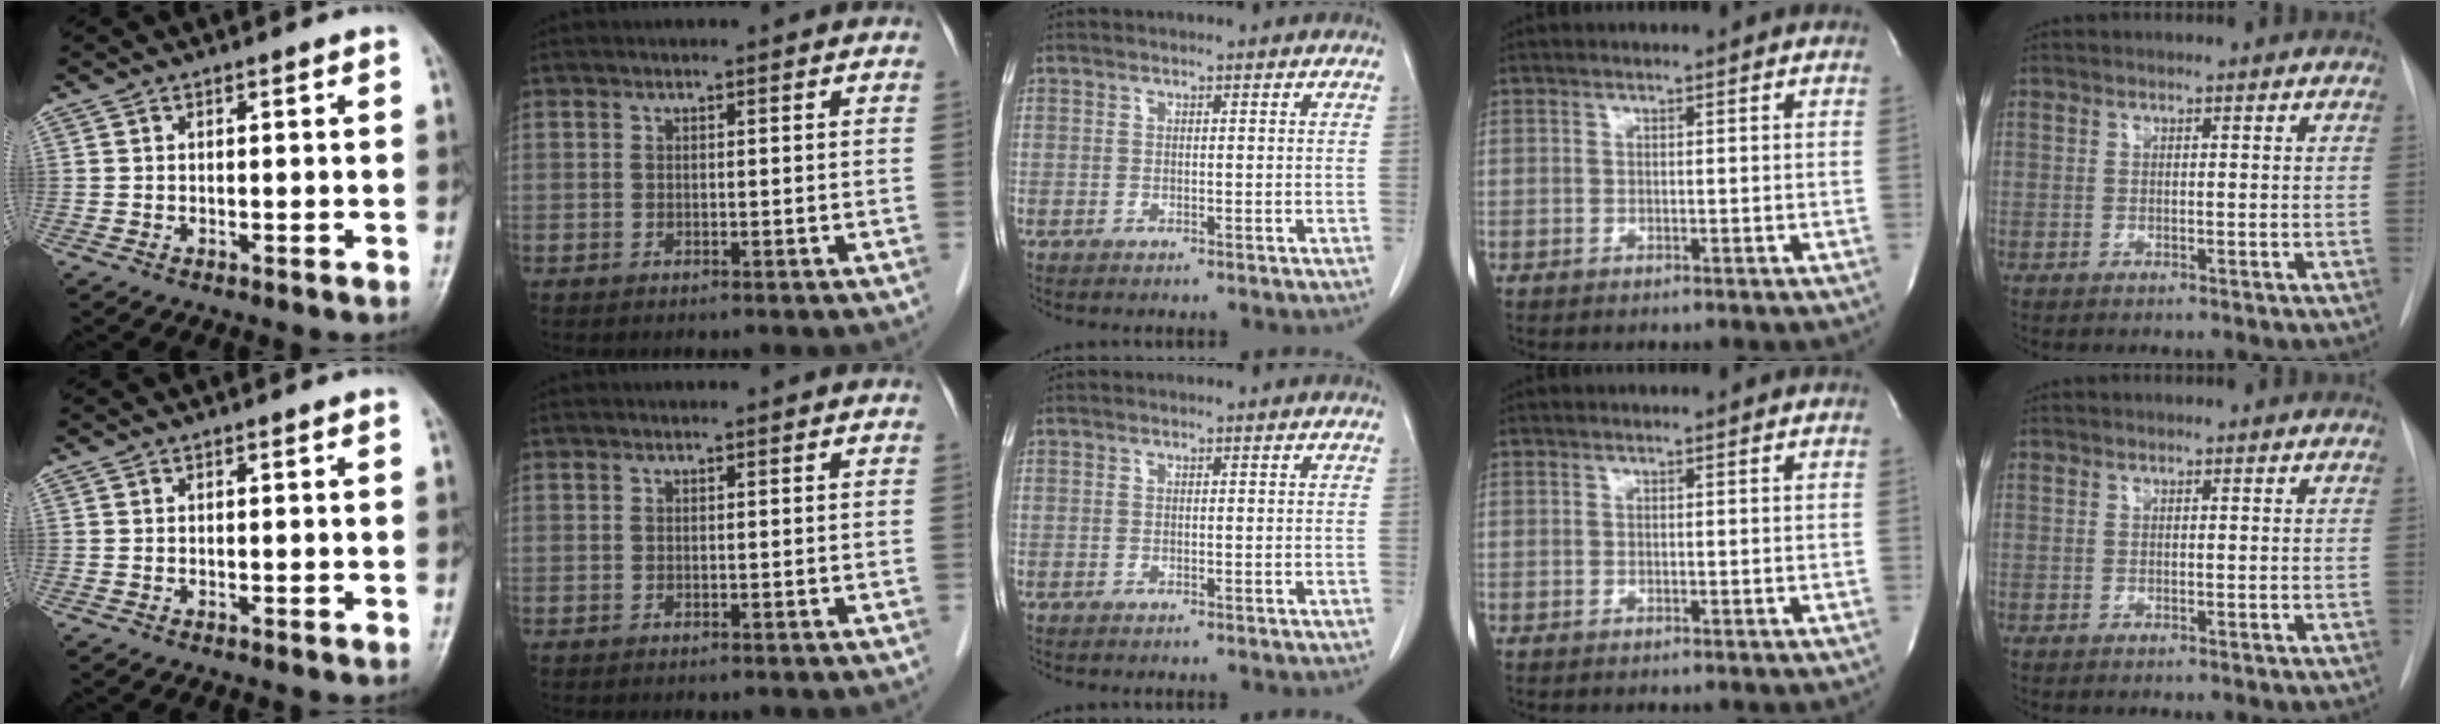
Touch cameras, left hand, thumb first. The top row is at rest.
{}